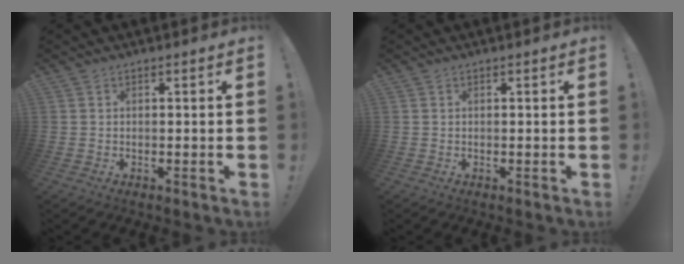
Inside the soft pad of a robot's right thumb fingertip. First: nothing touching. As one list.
[{"total": 0.0}]